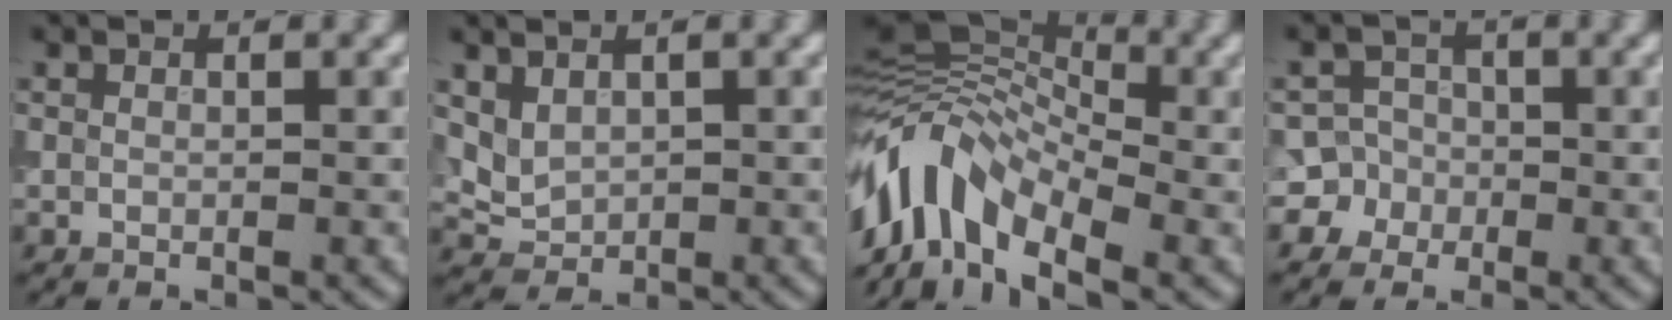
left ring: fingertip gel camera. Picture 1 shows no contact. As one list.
[{"total": 2.0, "force": [0.8, 1.5, 1.0], "torque": [-0.019, -0.004, 0.023]}, {"total": 9.5, "force": [-3.7, 5.6, 6.6], "torque": [-0.116, 0.017, -0.090]}, {"total": 4.9, "force": [-1.8, 4.5, 0.3], "torque": [0.024, 0.010, -0.052]}]